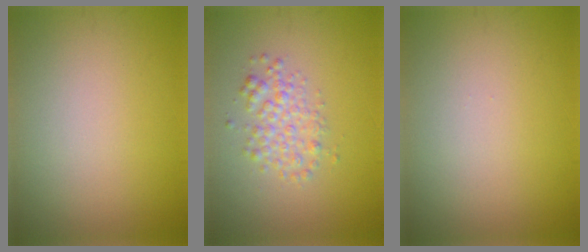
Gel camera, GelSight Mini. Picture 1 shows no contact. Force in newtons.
{"total": 2.6, "press": 2.6, "slide": 0.0}
{"total": 0.0}